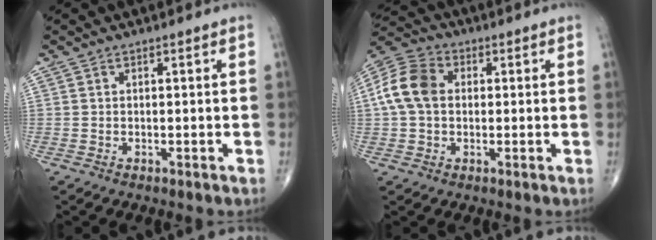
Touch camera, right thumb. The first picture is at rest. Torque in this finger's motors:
{"motor_torque": [-0.70, 0.94, 0.38, -0.36, 0.32]}